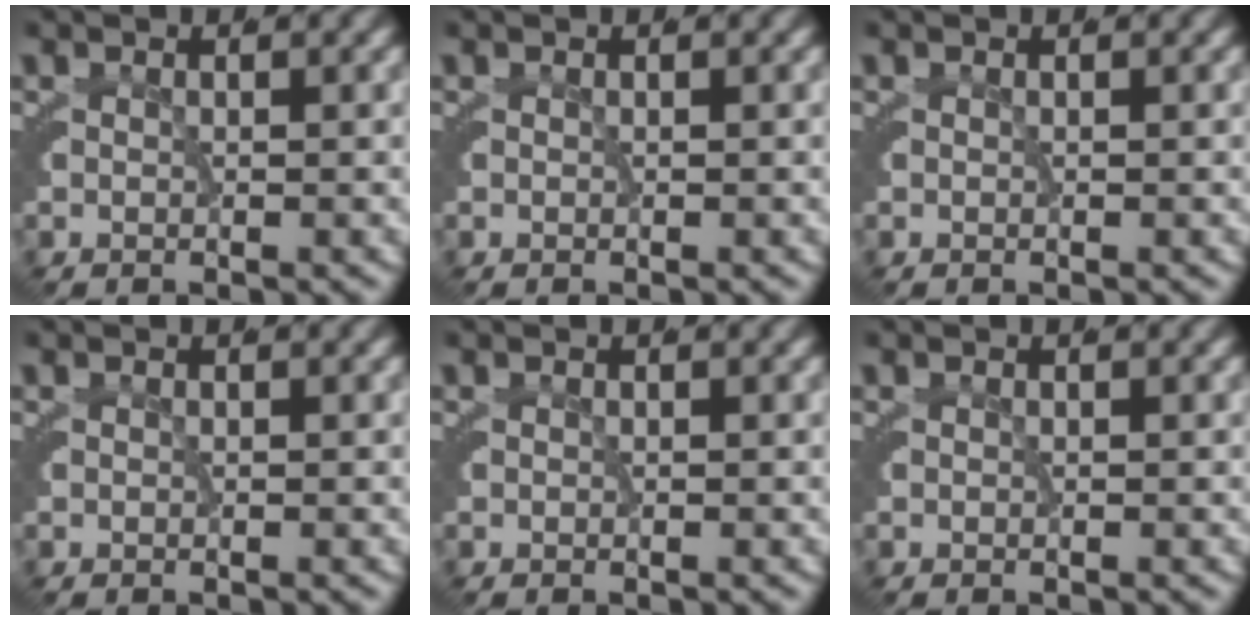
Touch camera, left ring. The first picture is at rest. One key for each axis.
{"total": 0.0}
{"total": 0.0}
{"total": 0.0}
{"total": 0.0}
{"total": 0.0}